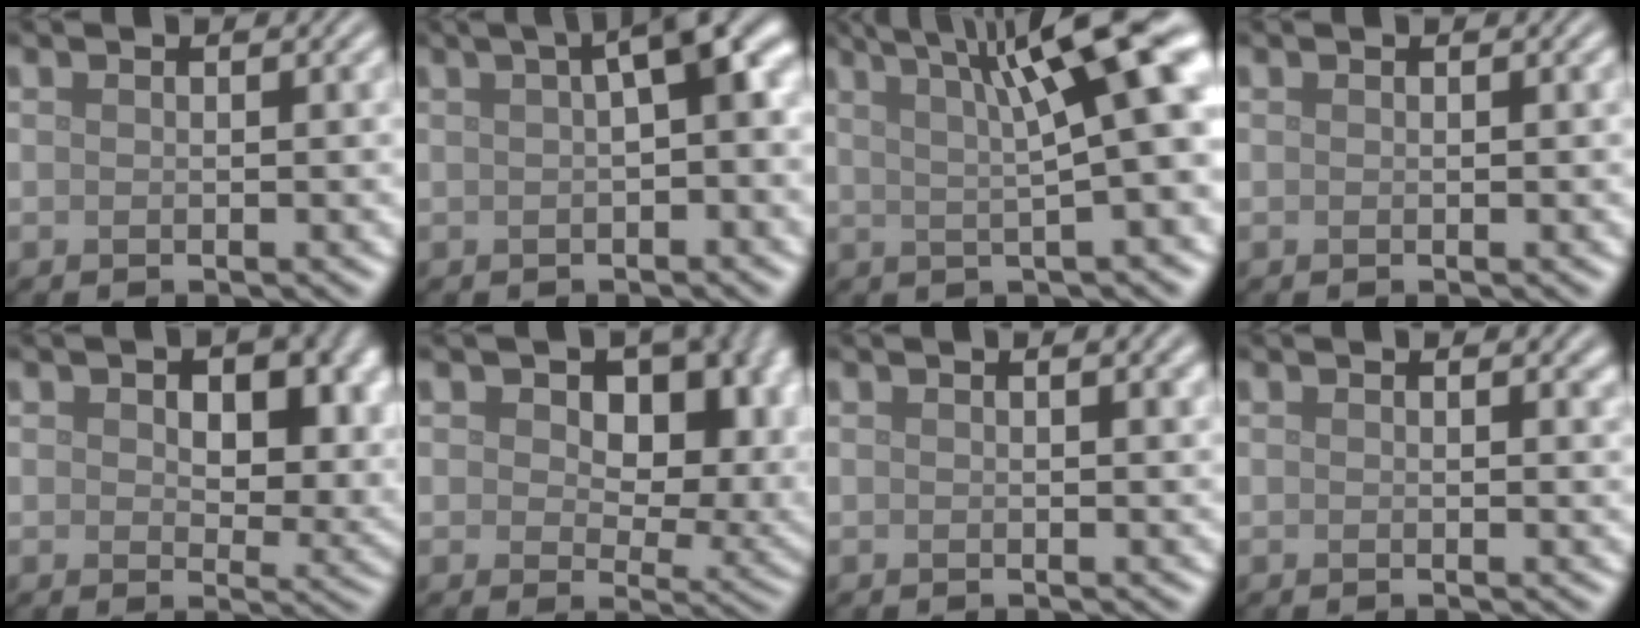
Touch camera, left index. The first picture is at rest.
{"total": 6.0, "force": [1.3, 1.6, 5.6], "torque": [-0.063, 0.023, 0.016]}
{"total": 11.0, "force": [4.0, 2.2, 10.0], "torque": [-0.113, 0.021, 0.058]}
{"total": 0.0}
{"total": 7.9, "force": [2.0, 4.8, 5.9], "torque": [-0.071, -0.011, 0.029]}
{"total": 12.4, "force": [3.8, 7.7, 9.0], "torque": [-0.101, -0.004, 0.058]}
{"total": 1.1, "force": [0.6, 0.2, 0.9], "torque": [-0.011, 0.002, 0.009]}
{"total": 0.8, "force": [0.5, 0.2, 0.5], "torque": [-0.004, -0.001, 0.009]}